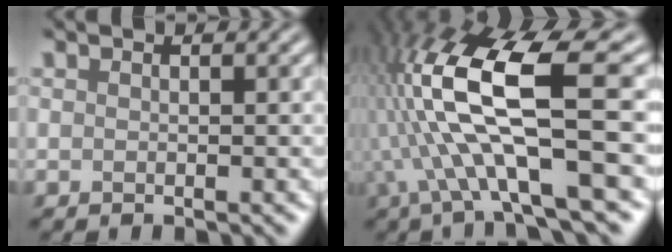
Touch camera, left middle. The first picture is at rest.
{"total": 9.7, "force": [-2.3, 1.4, 9.3], "torque": [-0.216, -0.010, -0.003]}